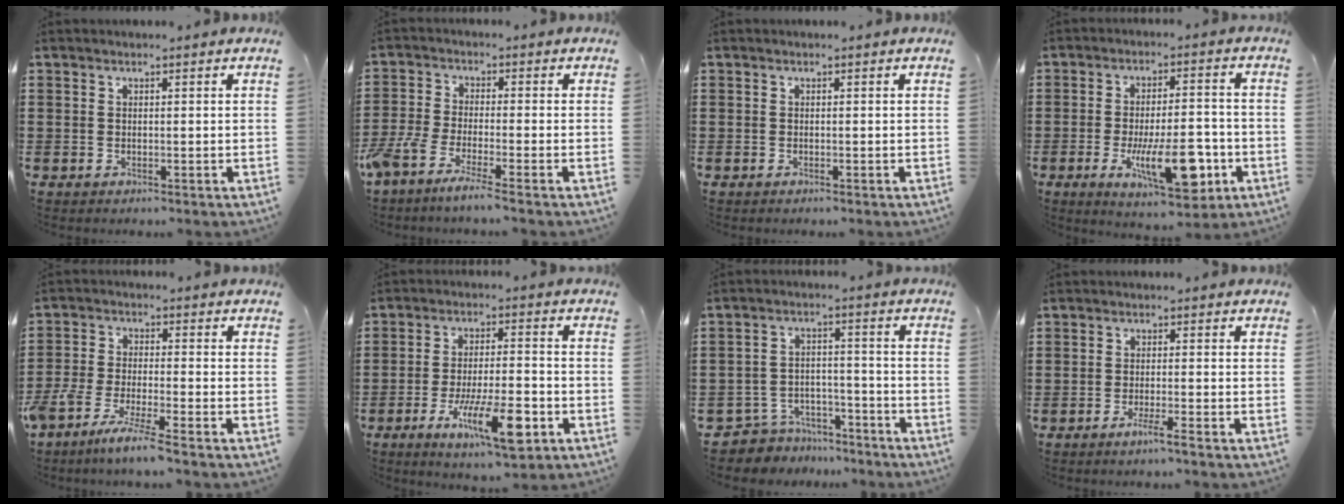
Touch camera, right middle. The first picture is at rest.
{"total": 5.0, "force": [-4.2, -0.2, 2.6], "torque": [-0.077, -0.023, -0.089]}
{"total": 0.0}
{"total": 11.9, "force": [-4.6, 4.4, 10.1], "torque": [-0.163, -0.003, -0.074]}
{"total": 6.2, "force": [-5.6, -0.6, 2.7], "torque": [-0.076, -0.022, -0.115]}
{"total": 11.3, "force": [-5.1, 3.0, 9.6], "torque": [-0.172, 0.003, -0.087]}
{"total": 5.6, "force": [-5.5, 1.2, 0.0], "torque": [-0.010, 0.013, -0.115]}
{"total": 2.6, "force": [-1.8, -0.1, 1.9], "torque": [-0.030, -0.001, -0.033]}